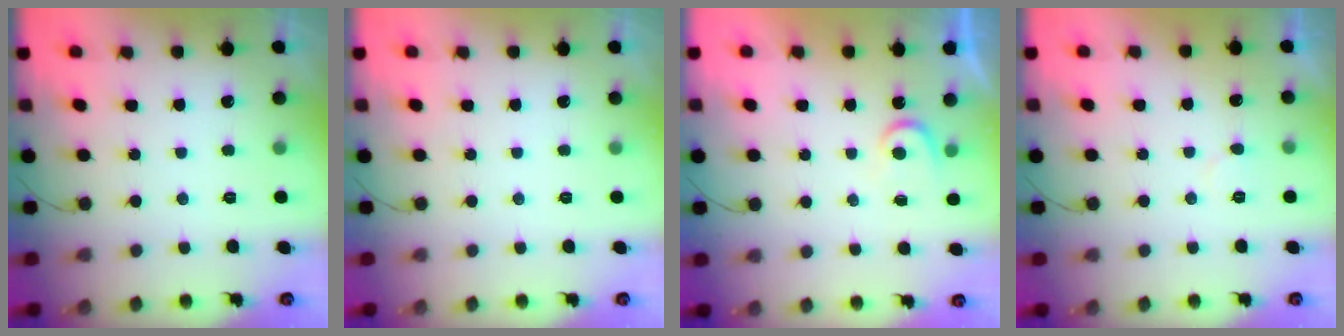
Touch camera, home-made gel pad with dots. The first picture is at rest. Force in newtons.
{"total": 0.0}
{"total": 3.7, "press": 3.7, "slide": 0.4}
{"total": 3.1, "press": 3.1, "slide": 0.2}